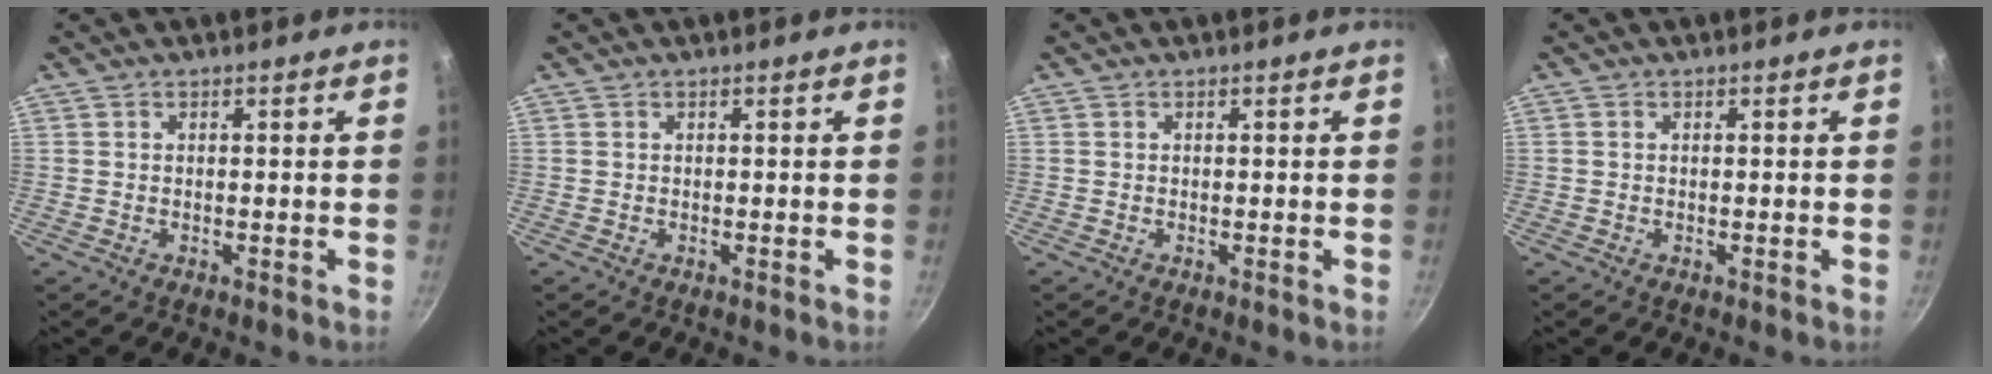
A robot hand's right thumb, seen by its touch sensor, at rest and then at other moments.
{"total": 0.0}
{"total": 0.0}
{"total": 0.0}